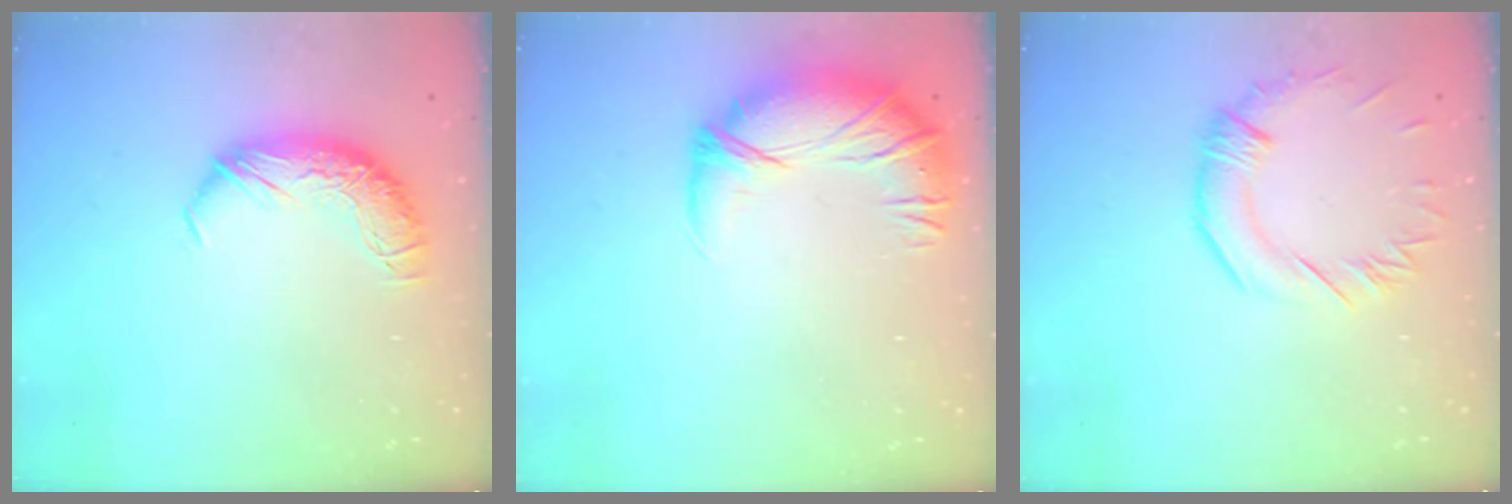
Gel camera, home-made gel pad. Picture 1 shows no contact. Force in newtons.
{"total": 2.8, "press": 1.2, "slide": 2.6}
{"total": 0.7, "press": 0.0, "slide": 0.7}